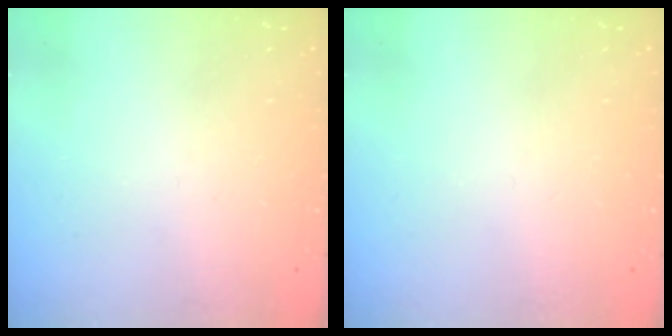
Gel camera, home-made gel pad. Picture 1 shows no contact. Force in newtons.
{"total": 0.0}